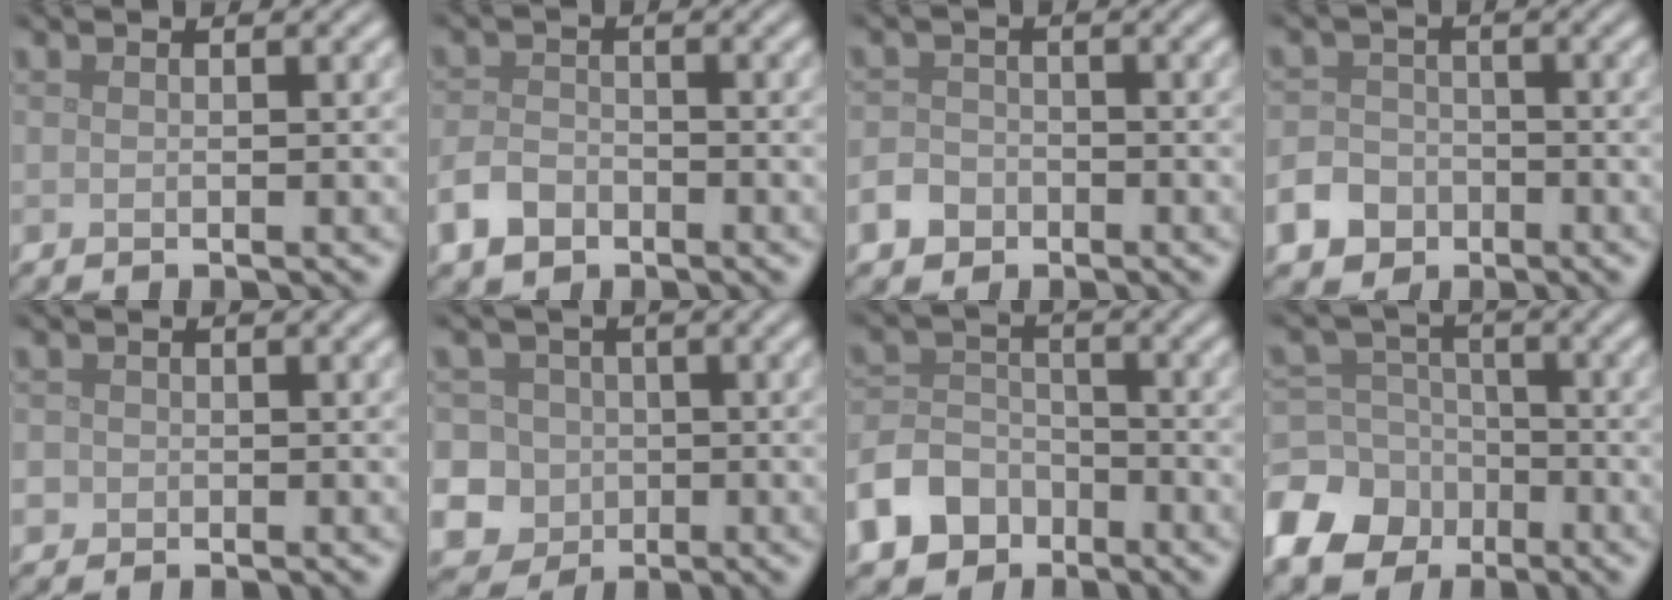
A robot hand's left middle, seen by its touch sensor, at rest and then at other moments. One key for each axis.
{"total": 2.9, "fx": -1.8, "fy": 1.9, "fz": 1.3, "tx": -0.022, "ty": 0.000, "tz": -0.044}
{"total": 2.7, "fx": -1.6, "fy": 2.0, "fz": 0.8, "tx": -0.009, "ty": -0.003, "tz": -0.033}
{"total": 5.2, "fx": -3.1, "fy": 4.0, "fz": 1.2, "tx": -0.009, "ty": -0.013, "tz": -0.064}
{"total": 1.7, "fx": -0.5, "fy": 1.6, "fz": 0.3, "tx": -0.001, "ty": 0.000, "tz": -0.006}
{"total": 9.5, "fx": -1.6, "fy": 8.9, "fz": 2.8, "tx": -0.065, "ty": 0.018, "tz": -0.065}
{"total": 6.7, "fx": -4.2, "fy": 4.8, "fz": 1.9, "tx": -0.029, "ty": -0.006, "tz": -0.090}
{"total": 9.2, "fx": -5.4, "fy": 6.8, "fz": 2.9, "tx": -0.070, "ty": -0.019, "tz": -0.108}